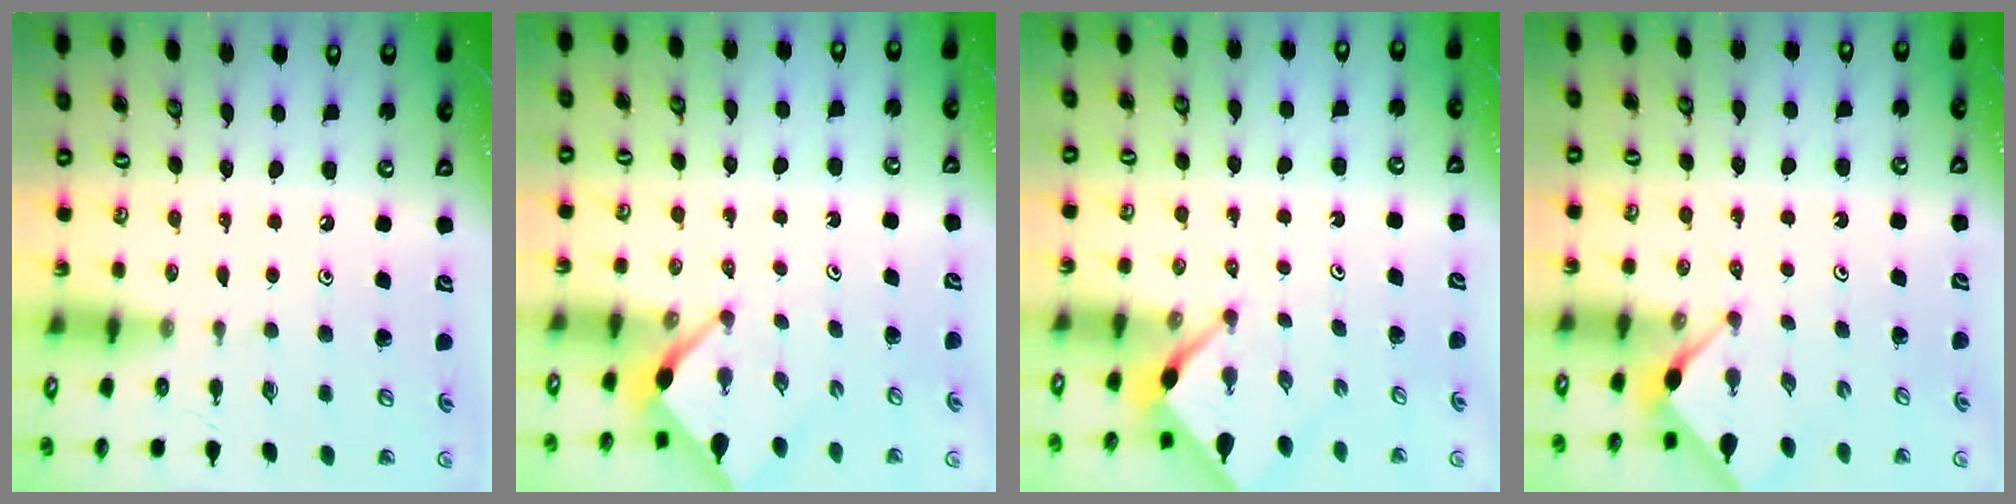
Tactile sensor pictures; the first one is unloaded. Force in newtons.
{"total": 2.5, "press": 2.5, "slide": 0.3}
{"total": 2.1, "press": 2.1, "slide": 0.3}
{"total": 2.8, "press": 2.8, "slide": 0.4}